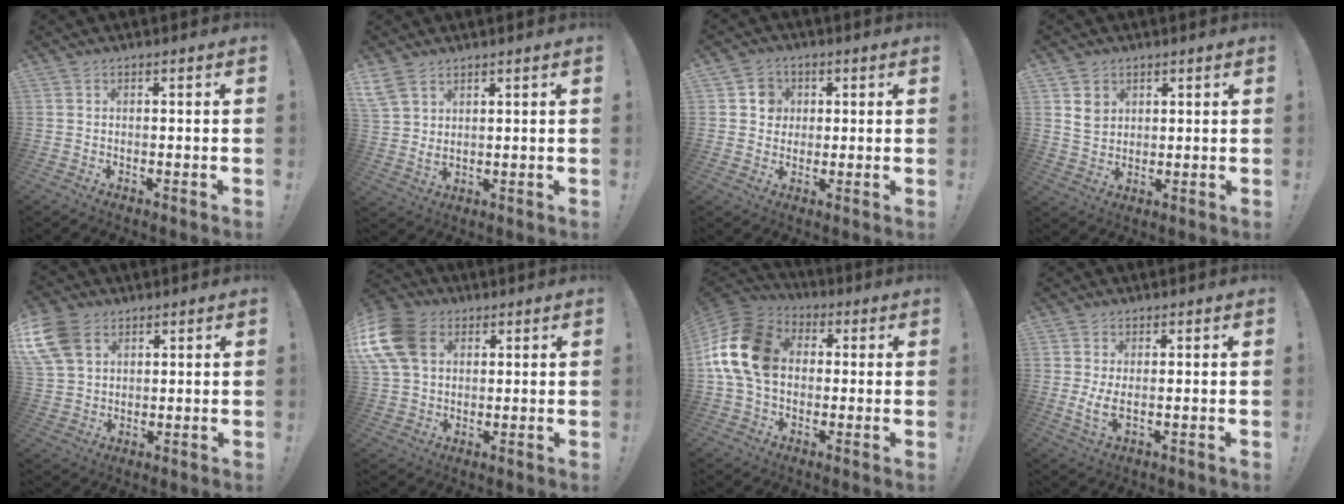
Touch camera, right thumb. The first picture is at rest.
{"total": 5.9, "force": [4.3, 2.9, 2.9], "torque": [-0.059, -0.016, 0.086]}
{"total": 6.1, "force": [1.6, 5.7, 1.7], "torque": [-0.018, -0.002, 0.031]}
{"total": 5.5, "force": [2.8, 4.5, 1.3], "torque": [-0.017, -0.011, 0.054]}
{"total": 11.9, "force": [5.4, 8.6, 6.3], "torque": [-0.129, -0.018, 0.109]}
{"total": 16.7, "force": [5.3, 12.4, 9.8], "torque": [-0.185, -0.010, 0.105]}
{"total": 18.0, "force": [2.6, 13.4, 11.7], "torque": [-0.215, 0.011, 0.051]}
{"total": 4.3, "force": [0.7, 1.7, 3.9], "torque": [-0.069, -0.013, 0.012]}